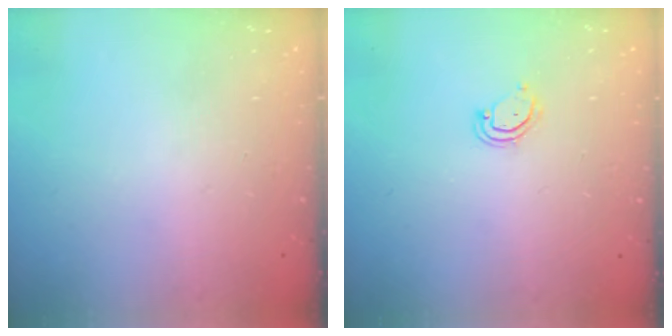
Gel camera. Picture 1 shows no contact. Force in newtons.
{"total": 3.7, "press": 3.7, "slide": 0.3}